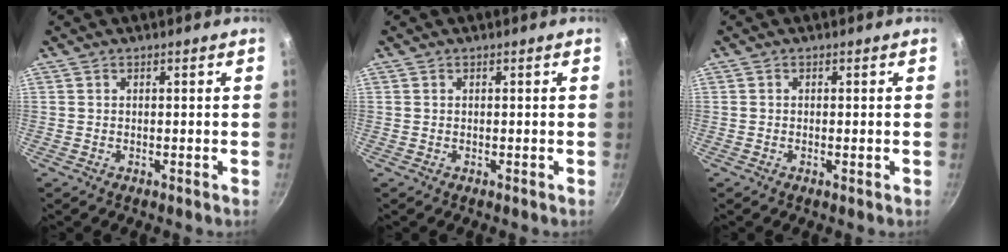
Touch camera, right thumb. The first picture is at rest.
{"total": 0.0}
{"total": 0.7, "force": [-0.2, 0.2, 0.7], "torque": [-0.012, 0.001, -0.004]}